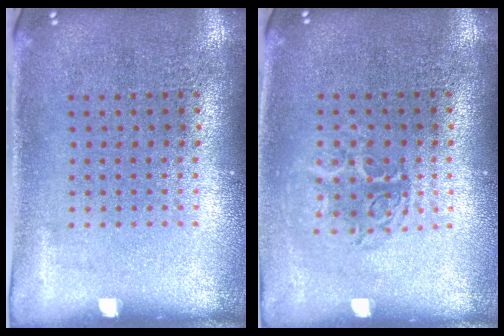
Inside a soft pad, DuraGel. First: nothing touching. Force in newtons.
{"total": 1.3, "press": 1.1, "slide": 0.7}